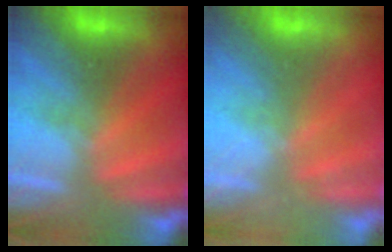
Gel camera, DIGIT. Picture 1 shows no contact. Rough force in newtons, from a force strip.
{"total": 2.5}